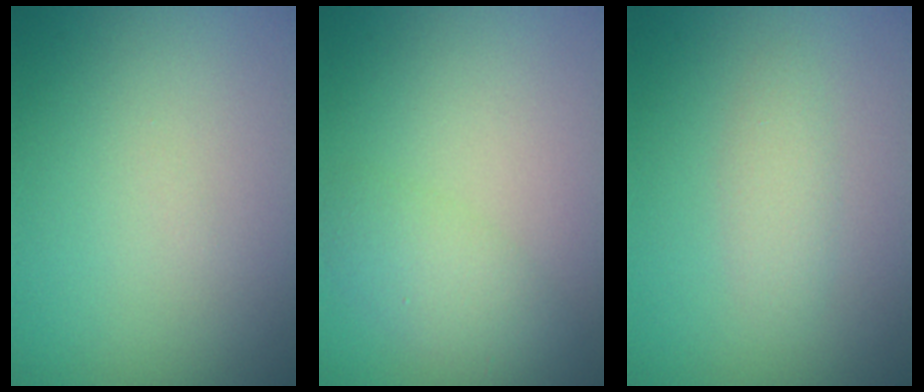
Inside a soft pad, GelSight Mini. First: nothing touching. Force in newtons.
{"total": 2.7, "press": 2.7, "slide": 0.1}
{"total": 1.6, "press": 1.6, "slide": 0.0}